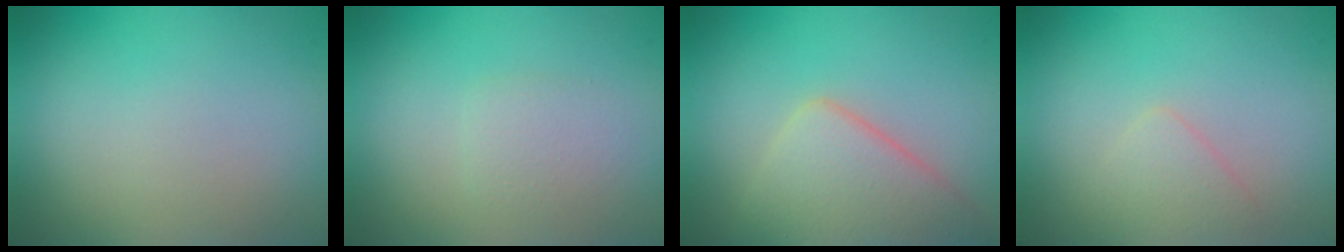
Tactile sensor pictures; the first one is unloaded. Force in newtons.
{"total": 1.5, "press": 1.5, "slide": 0.0}
{"total": 5.1, "press": 5.1, "slide": 0.1}
{"total": 1.5, "press": 1.5, "slide": 0.0}